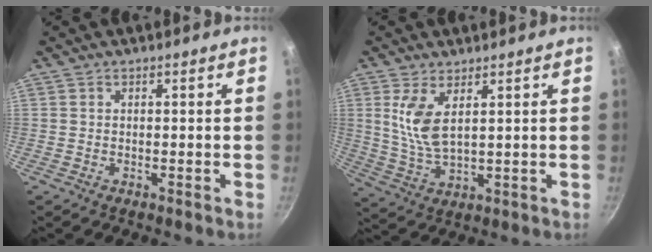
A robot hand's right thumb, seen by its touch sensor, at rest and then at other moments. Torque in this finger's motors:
{"motor_torque": [-0.57, 0.90, 0.96, 0.63, 0.05]}